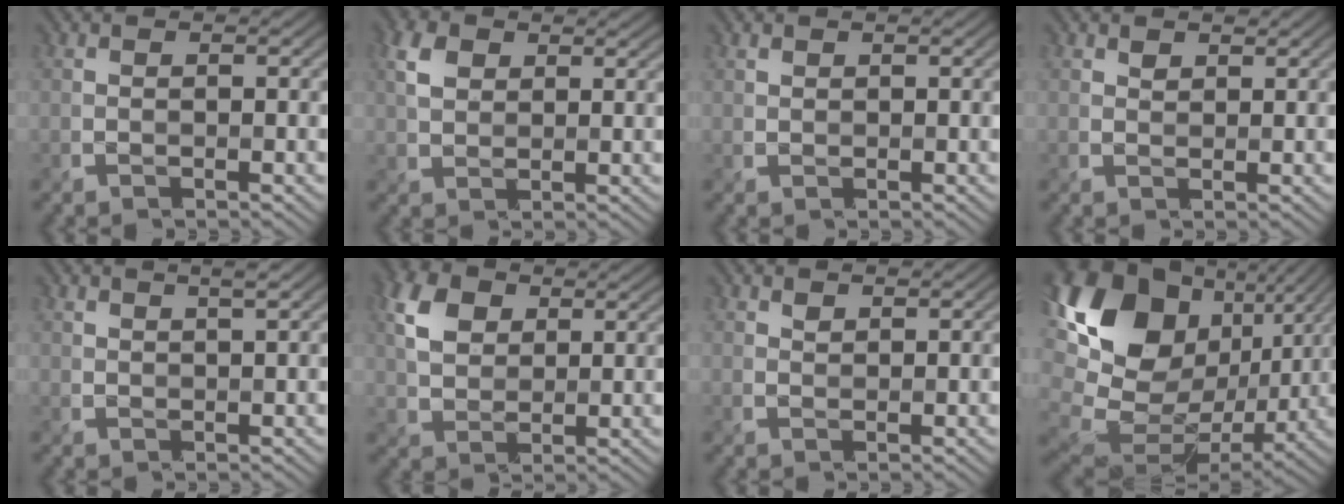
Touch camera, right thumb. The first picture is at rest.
{"total": 4.3, "force": [2.0, 2.9, 2.5], "torque": [-0.060, 0.007, 0.036]}
{"total": 0.8, "force": [0.6, 0.5, 0.1], "torque": [-0.002, 0.000, 0.014]}
{"total": 1.2, "force": [1.0, 0.5, 0.3], "torque": [-0.005, -0.001, 0.020]}
{"total": 2.0, "force": [1.5, 0.1, 1.3], "torque": [-0.026, 0.005, 0.031]}
{"total": 6.6, "force": [2.9, 4.4, 3.9], "torque": [-0.098, 0.006, 0.053]}
{"total": 0.9, "force": [0.8, 0.3, 0.2], "torque": [-0.003, -0.001, 0.017]}
{"total": 19.9, "force": [4.6, 14.1, 13.3], "torque": [-0.298, 0.010, 0.111]}